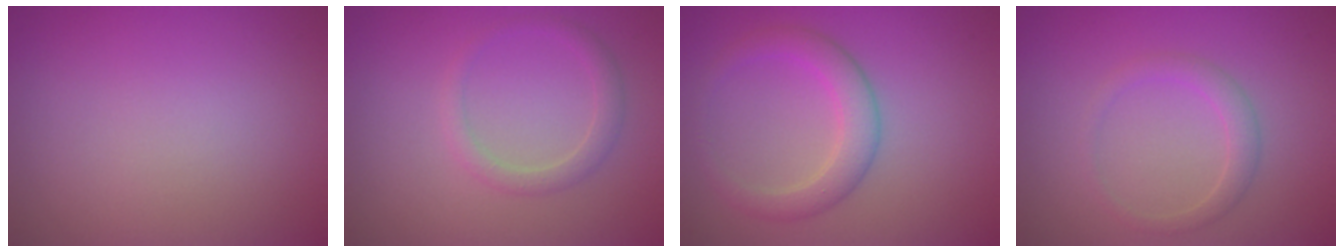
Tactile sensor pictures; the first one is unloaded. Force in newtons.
{"total": 1.8, "press": 1.8, "slide": 0.1}
{"total": 3.3, "press": 3.3, "slide": 0.1}
{"total": 1.8, "press": 1.8, "slide": 0.0}